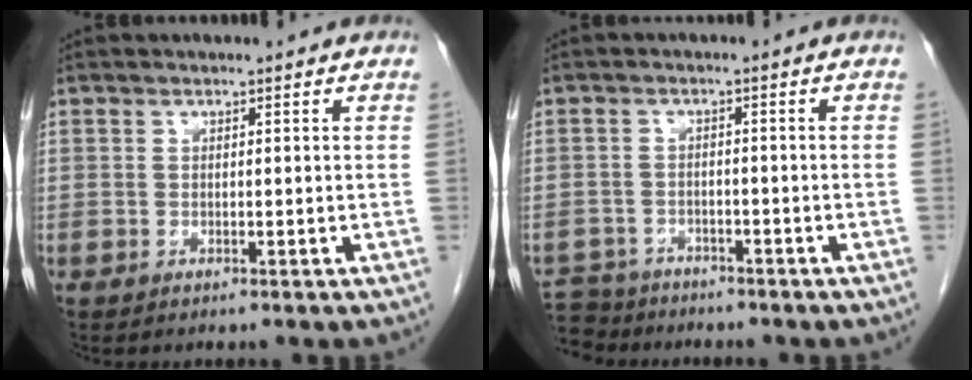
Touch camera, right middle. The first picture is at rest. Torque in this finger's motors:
{"motor_torque": [0.09, -0.06, 0.02, 0.01]}